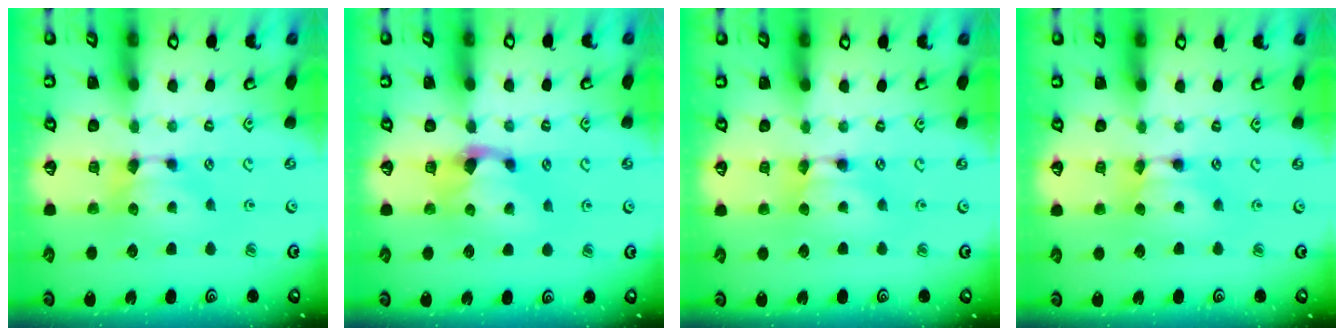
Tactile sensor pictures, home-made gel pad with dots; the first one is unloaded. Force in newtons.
{"total": 1.7, "press": 1.3, "slide": 1.1}
{"total": 1.6, "press": 1.6, "slide": 0.1}
{"total": 1.6, "press": 1.6, "slide": 0.1}